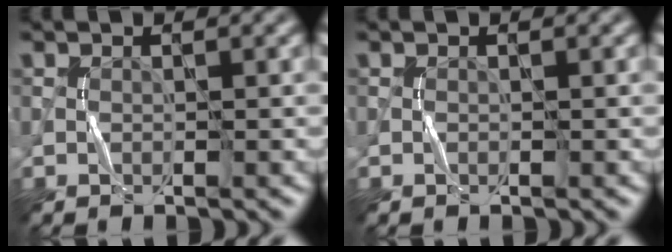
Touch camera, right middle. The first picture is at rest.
{"total": 0.0}